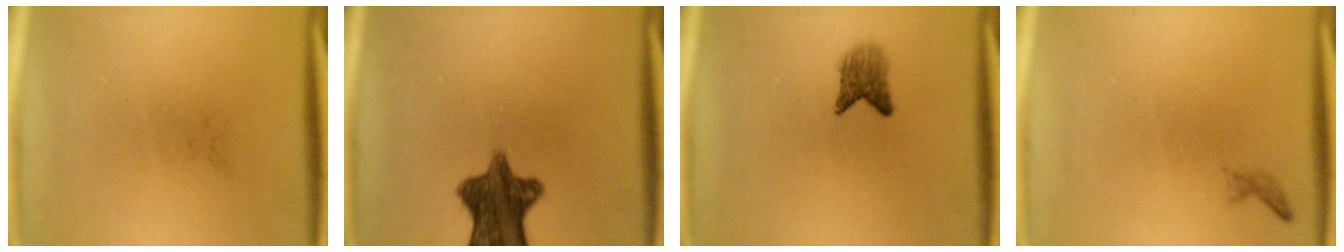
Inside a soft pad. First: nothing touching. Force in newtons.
{"total": 10.1}
{"total": 2.8}
{"total": 0.6}